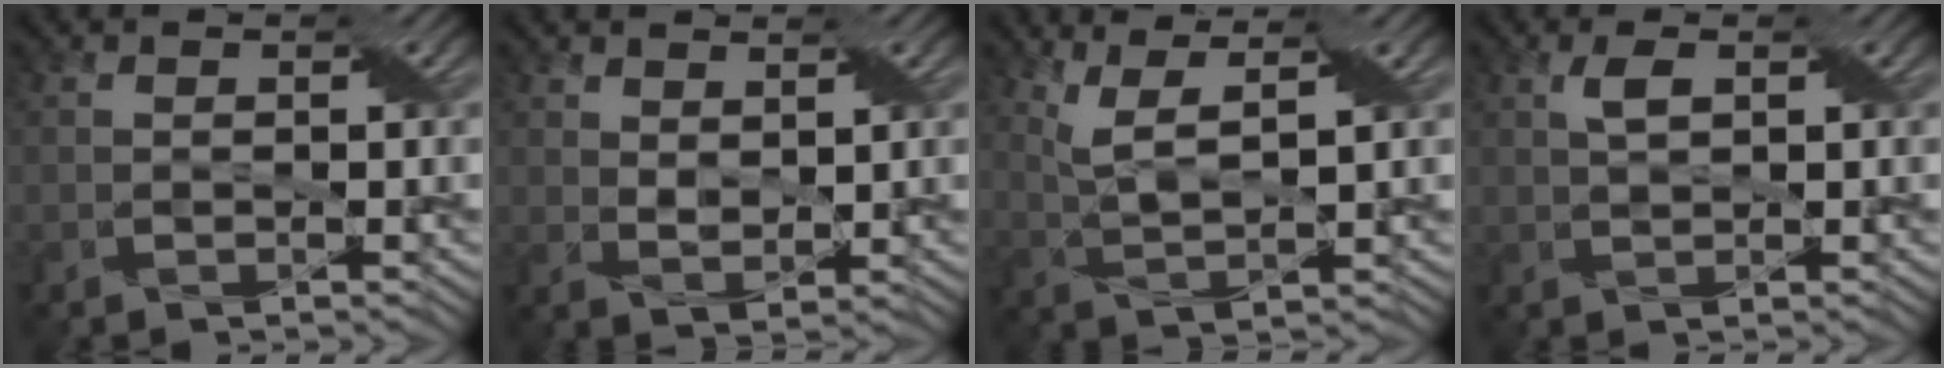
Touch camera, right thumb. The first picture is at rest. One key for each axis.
{"total": 2.7, "fx": 2.1, "fy": 1.2, "fz": 1.2, "tx": -0.031, "ty": -0.006, "tz": 0.042}
{"total": 5.0, "fx": 3.3, "fy": 0.9, "fz": 3.7, "tx": -0.090, "ty": 0.000, "tz": 0.071}
{"total": 2.0, "fx": 0.9, "fy": 0.7, "fz": 1.7, "tx": -0.038, "ty": 0.006, "tz": 0.015}